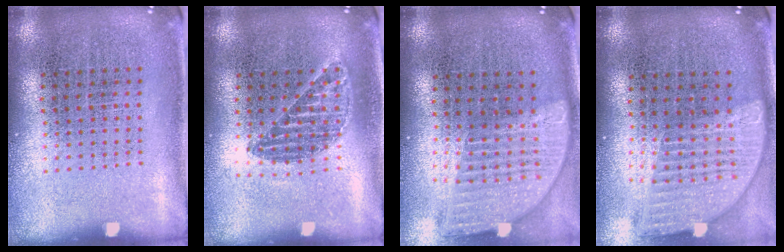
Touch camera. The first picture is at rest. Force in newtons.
{"total": 1.1, "press": 1.0, "slide": 0.4}
{"total": 2.0, "press": 1.6, "slide": 1.2}
{"total": 1.8, "press": 1.5, "slide": 1.0}